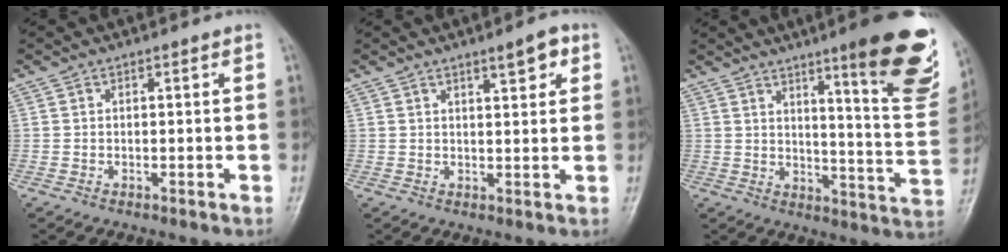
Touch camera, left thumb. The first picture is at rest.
{"total": 4.1, "force": [2.3, 1.2, 3.2], "torque": [-0.038, -0.012, 0.033]}
{"total": 19.6, "force": [11.3, 2.8, 15.7], "torque": [-0.167, -0.069, 0.155]}